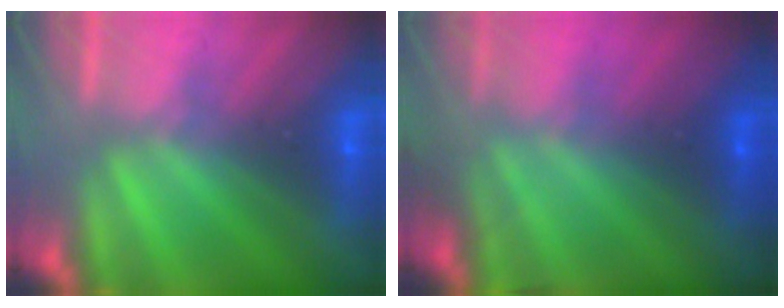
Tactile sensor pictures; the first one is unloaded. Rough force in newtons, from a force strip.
{"total": 4.5}